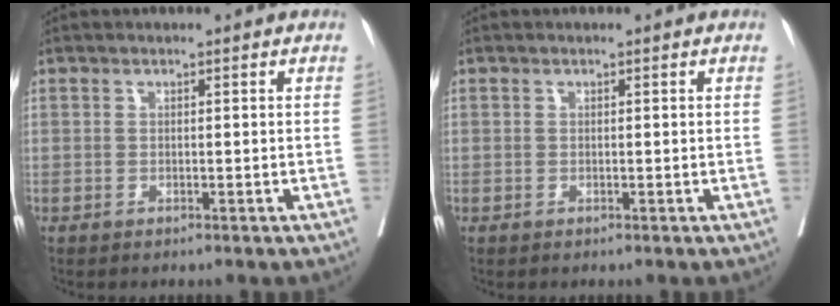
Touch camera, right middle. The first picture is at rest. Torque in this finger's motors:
{"motor_torque": [0.07, -0.07, 0.05, -0.06]}